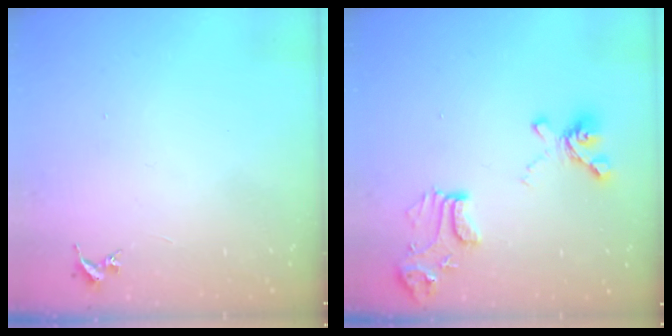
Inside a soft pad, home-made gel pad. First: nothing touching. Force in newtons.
{"total": 14.3, "press": 14.2, "slide": 1.7}